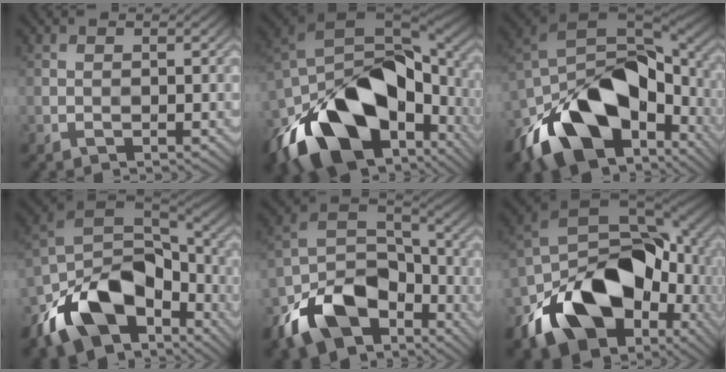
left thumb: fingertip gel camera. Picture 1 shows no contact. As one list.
[{"total": 18.9, "force": [-6.4, 11.0, 14.0], "torque": [-0.292, -0.033, -0.090]}, {"total": 17.4, "force": [-6.3, 10.3, 12.6], "torque": [-0.251, -0.025, -0.099]}, {"total": 15.6, "force": [-7.0, 9.6, 10.1], "torque": [-0.211, -0.039, -0.121]}, {"total": 14.1, "force": [-7.3, 8.8, 8.3], "torque": [-0.195, -0.039, -0.127]}, {"total": 18.0, "force": [-5.7, 12.1, 12.1], "torque": [-0.231, -0.036, -0.091]}]